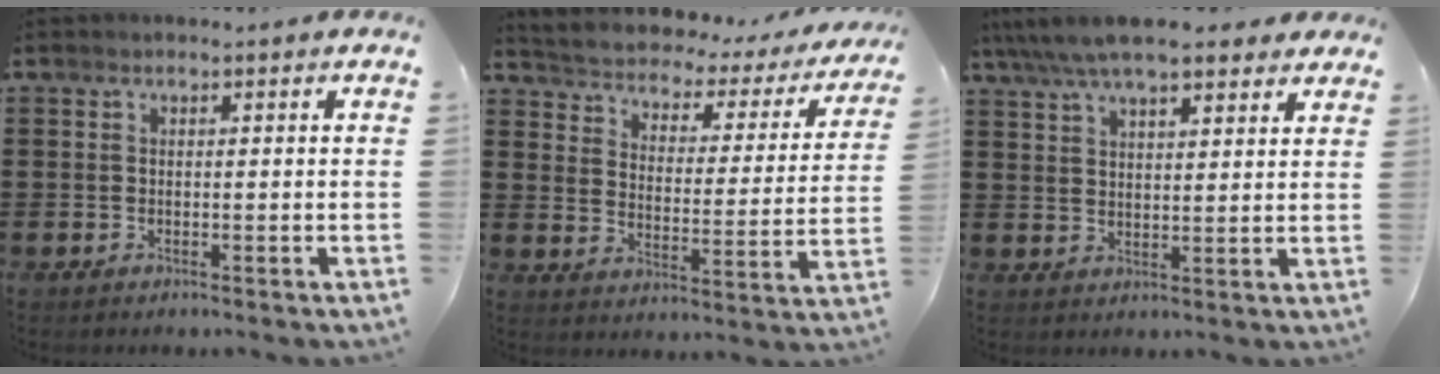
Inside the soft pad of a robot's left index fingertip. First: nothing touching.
{"total": 1.8, "force": [1.6, 0.8, 0.1], "torque": [-0.021, -0.024, 0.014]}
{"total": 6.7, "force": [5.7, 1.5, 3.1], "torque": [-0.079, -0.010, 0.103]}